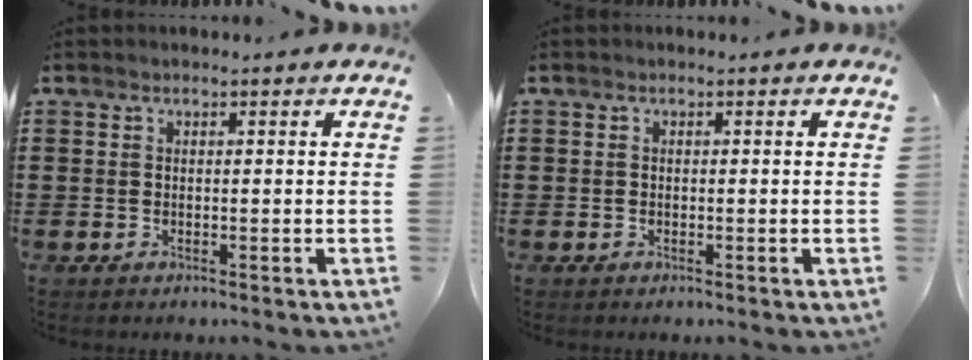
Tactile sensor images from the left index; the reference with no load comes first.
{"total": 0.0}